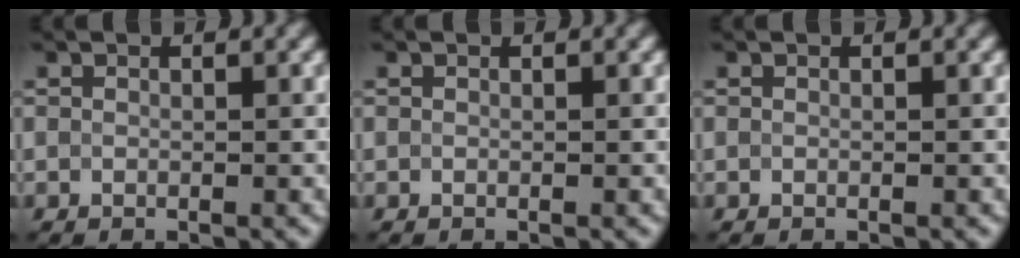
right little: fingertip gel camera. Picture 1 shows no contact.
{"total": 0.0}
{"total": 0.0}